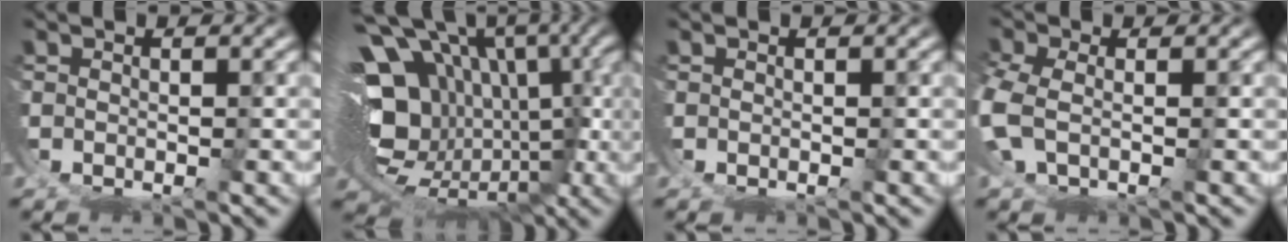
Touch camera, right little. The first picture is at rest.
{"total": 17.1, "force": [-0.4, 11.8, 12.3], "torque": [-0.215, -0.050, 0.016]}
{"total": 0.0}
{"total": 2.6, "force": [0.3, 0.7, 2.5], "torque": [-0.079, -0.005, 0.013]}